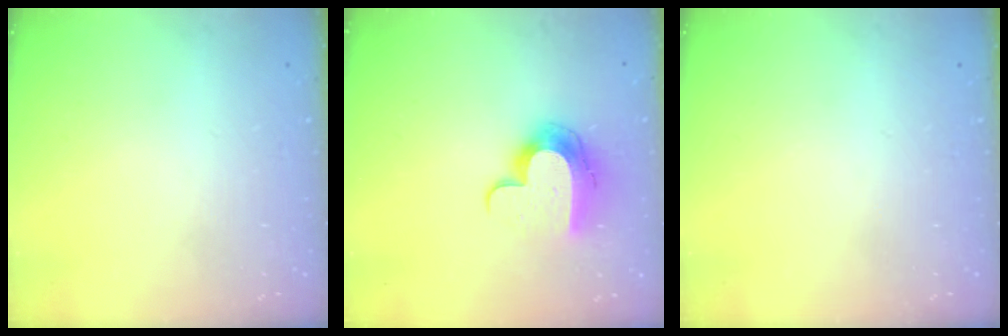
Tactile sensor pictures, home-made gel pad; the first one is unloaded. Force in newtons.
{"total": 12.0, "press": 12.0, "slide": 1.0}
{"total": 0.0}